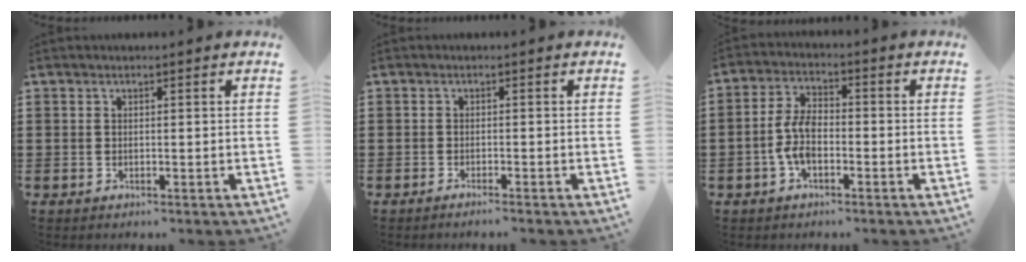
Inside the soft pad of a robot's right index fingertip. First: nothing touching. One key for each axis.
{"total": 1.0, "fx": -0.9, "fy": -0.1, "fz": 0.3, "tx": -0.006, "ty": -0.002, "tz": -0.017}
{"total": 6.1, "fx": -1.7, "fy": 2.9, "fz": 5.0, "tx": -0.125, "ty": -0.005, "tz": -0.039}